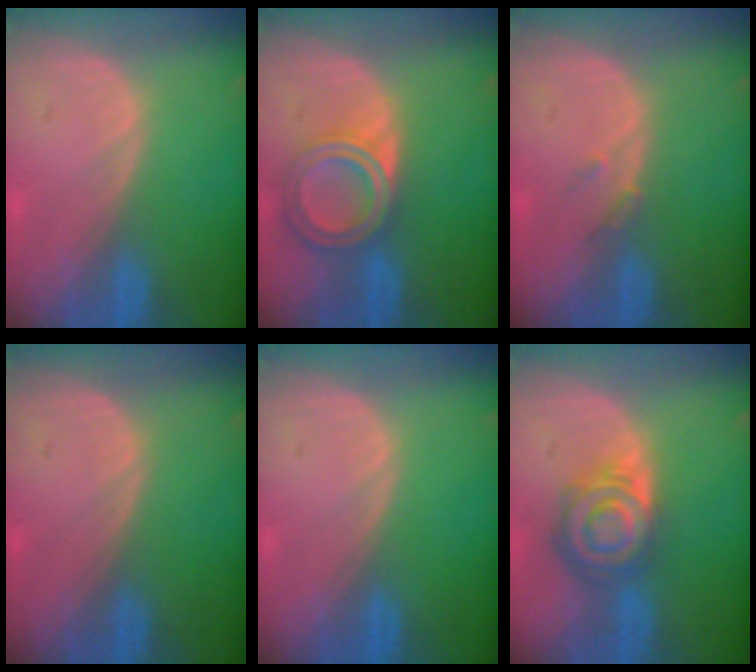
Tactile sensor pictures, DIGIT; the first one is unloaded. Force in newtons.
{"total": 6.7, "press": 6.0, "slide": 3.2}
{"total": 1.5, "press": 1.3, "slide": 0.7}
{"total": 0.0}
{"total": 0.0}
{"total": 8.0, "press": 7.1, "slide": 3.6}